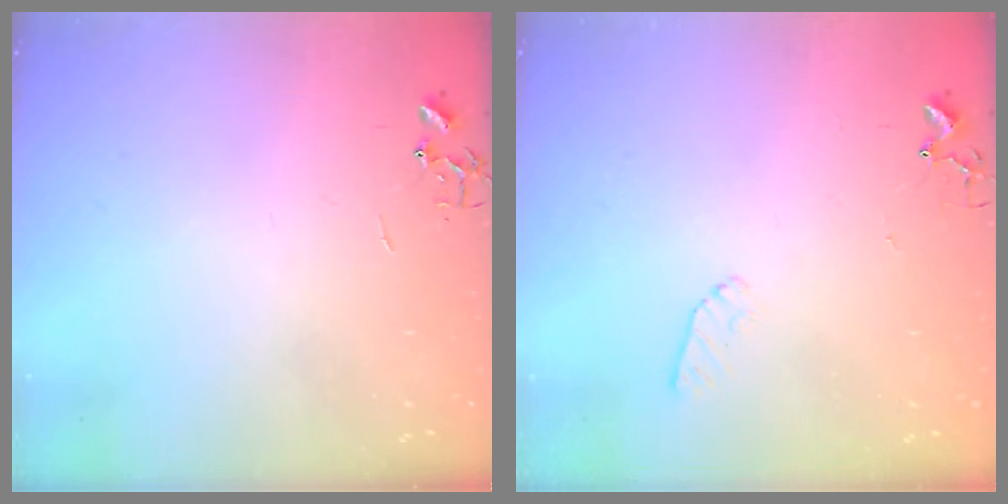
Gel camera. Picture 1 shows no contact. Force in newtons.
{"total": 6.6, "press": 6.5, "slide": 0.7}